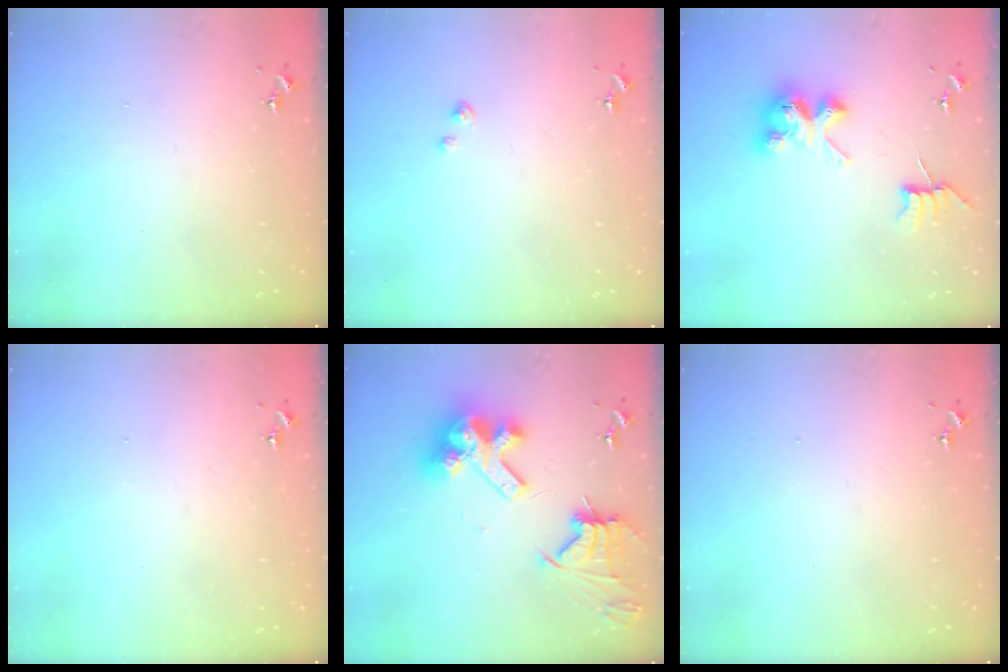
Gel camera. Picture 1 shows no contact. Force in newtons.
{"total": 2.3, "press": 2.3, "slide": 0.3}
{"total": 9.9, "press": 9.8, "slide": 0.9}
{"total": 0.0}
{"total": 18.5, "press": 18.4, "slide": 2.1}
{"total": 0.0}